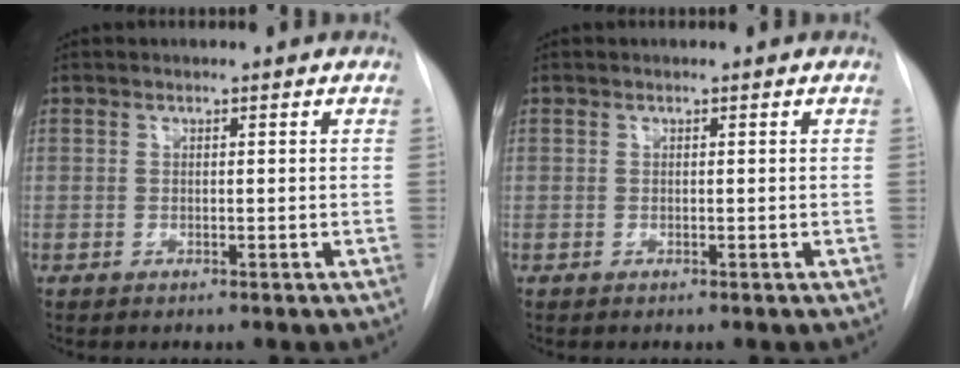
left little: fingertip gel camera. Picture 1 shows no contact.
{"total": 0.0}